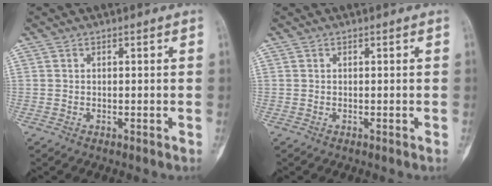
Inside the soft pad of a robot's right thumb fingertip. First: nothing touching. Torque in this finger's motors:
{"motor_torque": [0.00, 0.00, 0.03, 0.03, 0.00]}